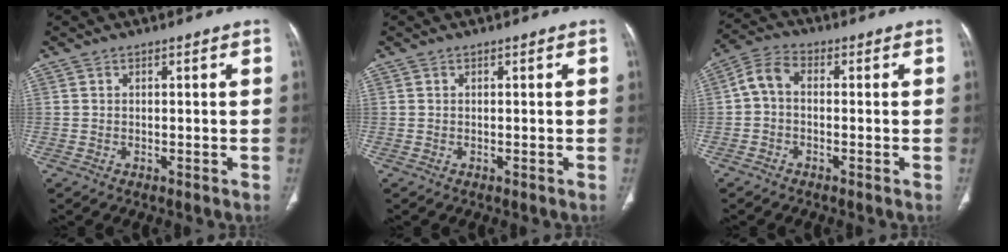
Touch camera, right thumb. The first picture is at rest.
{"total": 0.0}
{"total": 5.0, "force": [-0.3, 3.2, 3.8], "torque": [-0.071, 0.019, -0.018]}